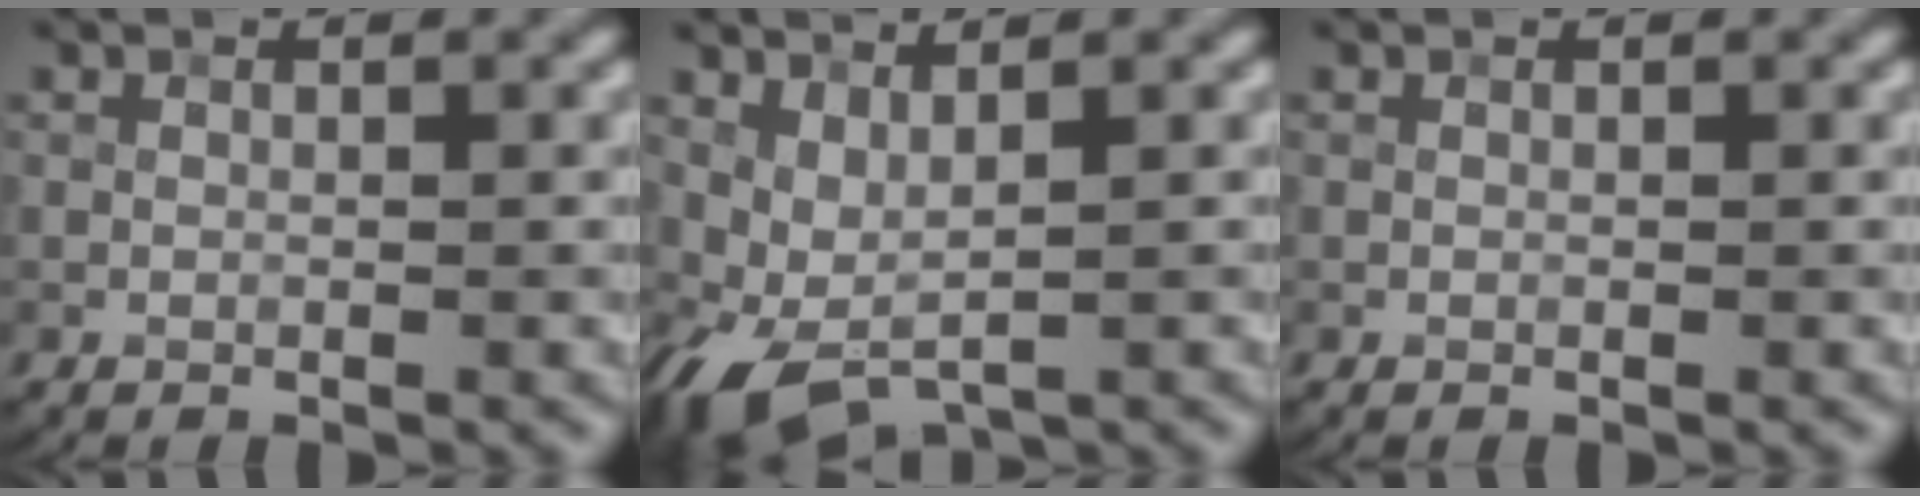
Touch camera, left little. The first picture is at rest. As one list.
[{"total": 3.3, "force": [0.4, 1.6, 2.8], "torque": [-0.069, -0.008, 0.012]}, {"total": 0.0}]